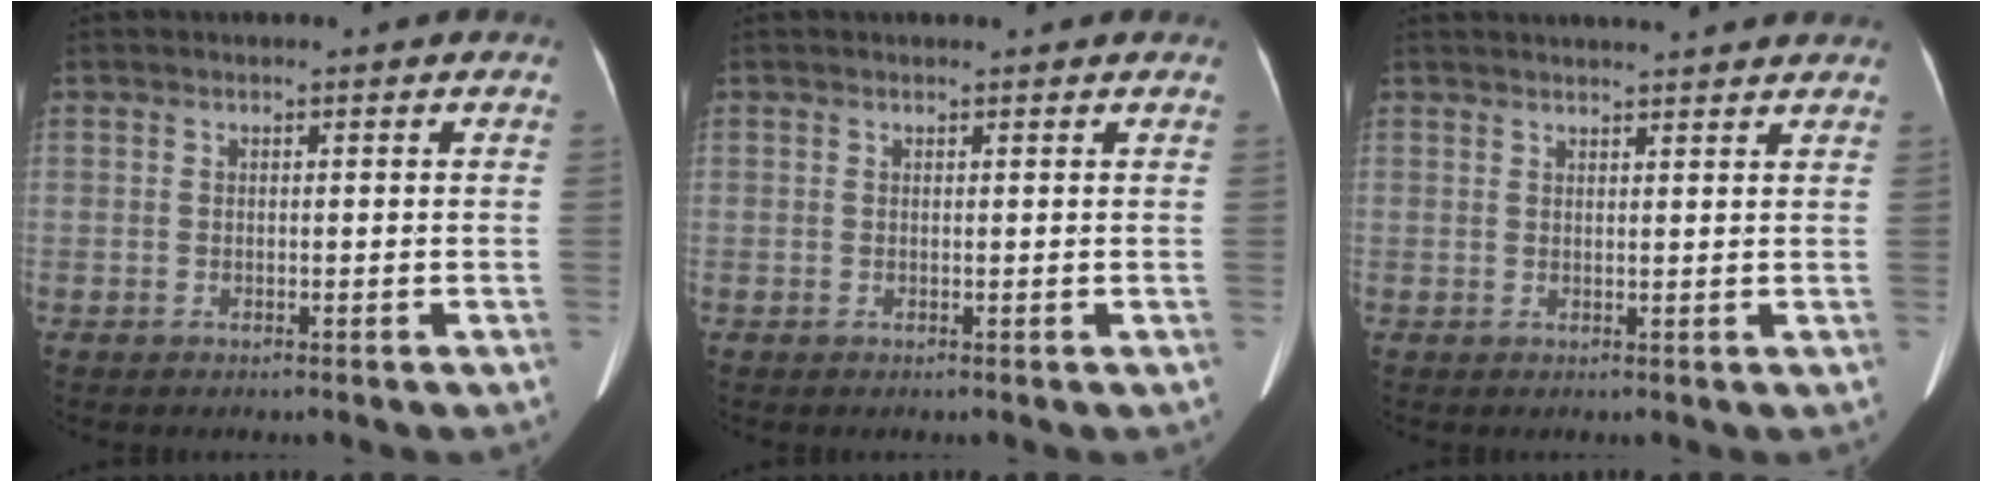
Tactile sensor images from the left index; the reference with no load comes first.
{"total": 1.5, "force": [1.5, 0.1, 0.4], "torque": [-0.009, 0.009, 0.017]}
{"total": 8.6, "force": [8.1, 0.4, 3.1], "torque": [-0.039, 0.026, 0.090]}